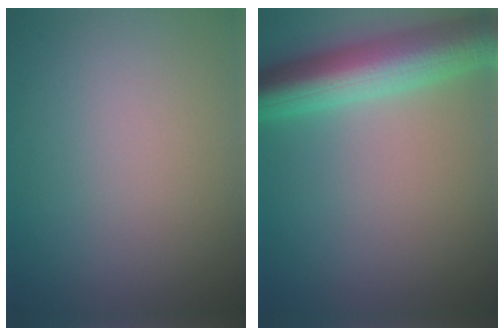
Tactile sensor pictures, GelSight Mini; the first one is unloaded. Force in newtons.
{"total": 8.2, "press": 8.2, "slide": 0.2}